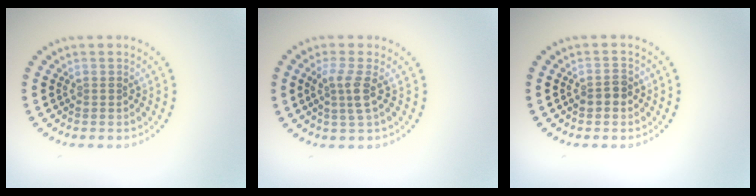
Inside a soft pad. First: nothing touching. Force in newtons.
{"total": 2.2, "press": 1.8, "slide": 1.3}
{"total": 1.6, "press": 1.5, "slide": 0.3}